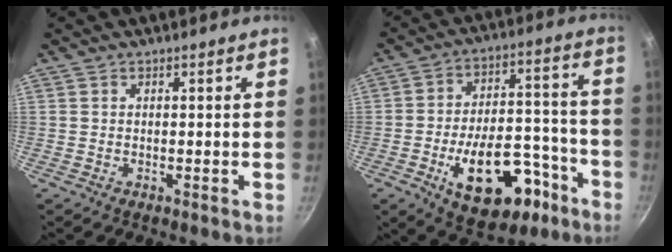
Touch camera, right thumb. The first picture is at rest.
{"total": 19.9, "force": [-8.9, 10.9, 14.1], "torque": [-0.176, 0.069, -0.115]}